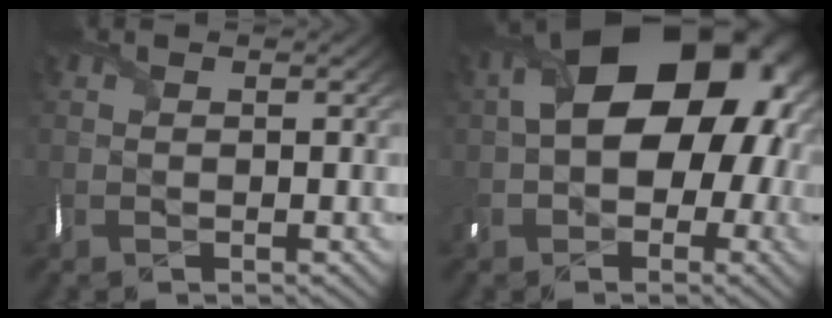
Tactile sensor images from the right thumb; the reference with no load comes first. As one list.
[{"total": 17.2, "force": [1.8, 11.9, 12.3], "torque": [-0.160, 0.007, 0.020]}]